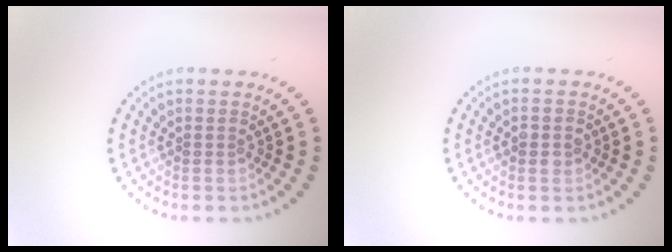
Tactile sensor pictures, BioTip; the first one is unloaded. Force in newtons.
{"total": 1.3, "press": 1.3, "slide": 0.1}